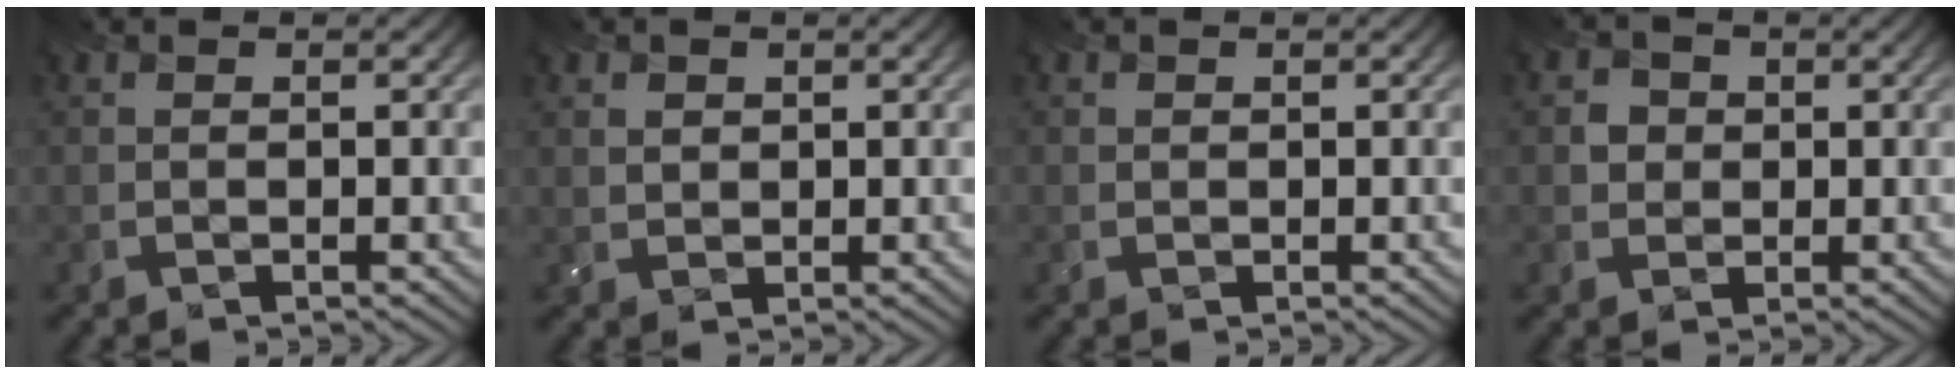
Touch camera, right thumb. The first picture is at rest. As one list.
[{"total": 1.5, "force": [0.7, 1.2, 0.5], "torque": [-0.016, -0.003, 0.016]}, {"total": 0.5, "force": [0.1, 0.5, 0.0], "torque": [0.000, -0.004, 0.001]}, {"total": 2.3, "force": [0.2, 2.2, 0.8], "torque": [-0.017, -0.001, 0.000]}]